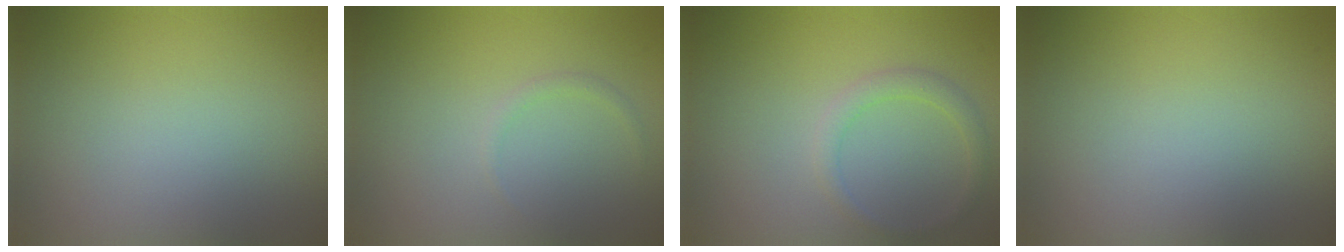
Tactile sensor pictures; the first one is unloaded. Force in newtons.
{"total": 0.7, "press": 0.7, "slide": 0.1}
{"total": 1.7, "press": 1.7, "slide": 0.1}
{"total": 0.0}